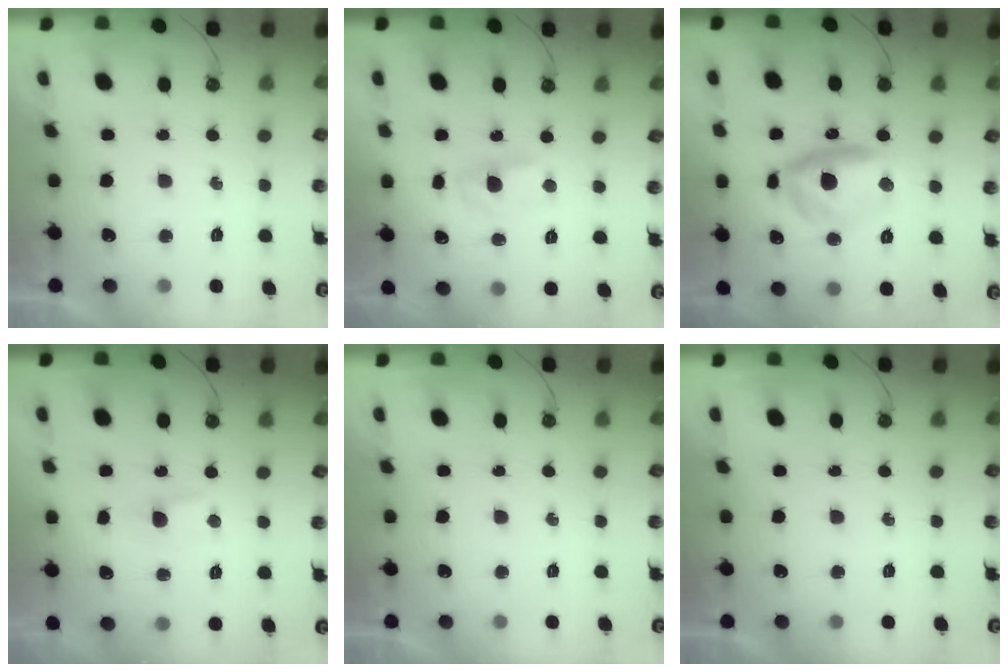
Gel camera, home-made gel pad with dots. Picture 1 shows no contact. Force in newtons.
{"total": 2.8, "press": 2.8, "slide": 0.3}
{"total": 11.2, "press": 11.1, "slide": 1.0}
{"total": 2.7, "press": 2.7, "slide": 0.4}
{"total": 0.0}
{"total": 0.0}